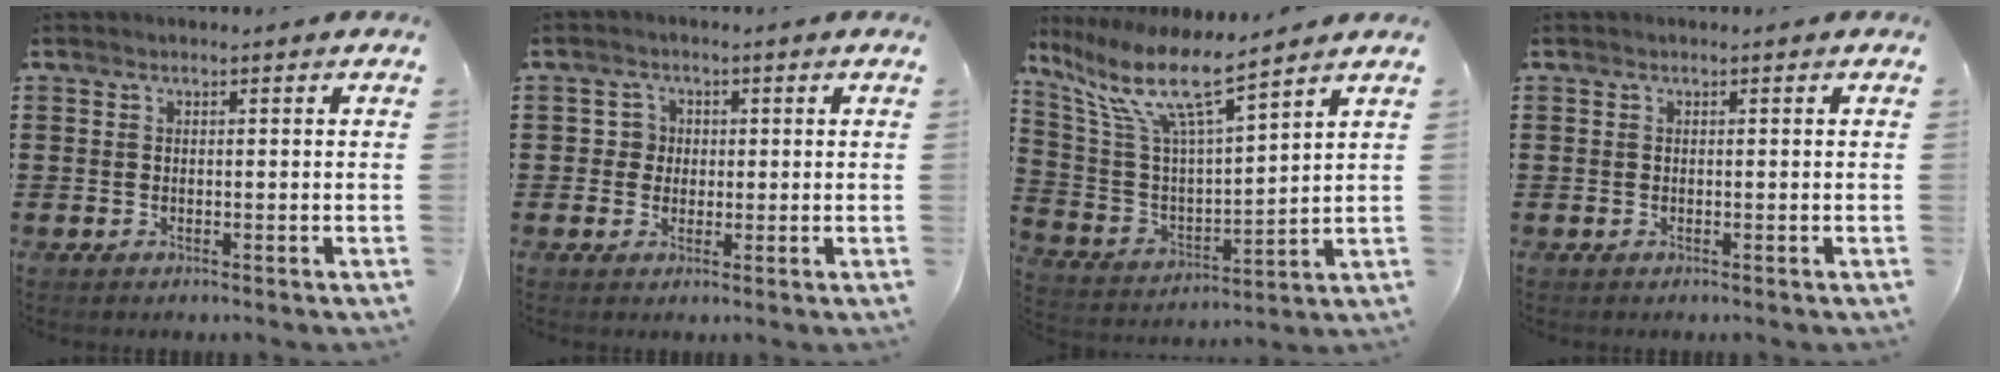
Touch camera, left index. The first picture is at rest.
{"total": 2.6, "force": [0.3, 2.5, 0.7], "torque": [-0.026, 0.009, 0.002]}
{"total": 11.3, "force": [8.1, 1.9, 7.7], "torque": [-0.184, -0.046, 0.135]}
{"total": 0.0}